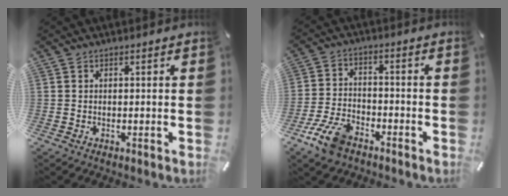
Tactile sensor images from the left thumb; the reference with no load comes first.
{"total": 9.3, "force": [-6.0, 4.7, 5.3], "torque": [-0.112, 0.028, -0.111]}